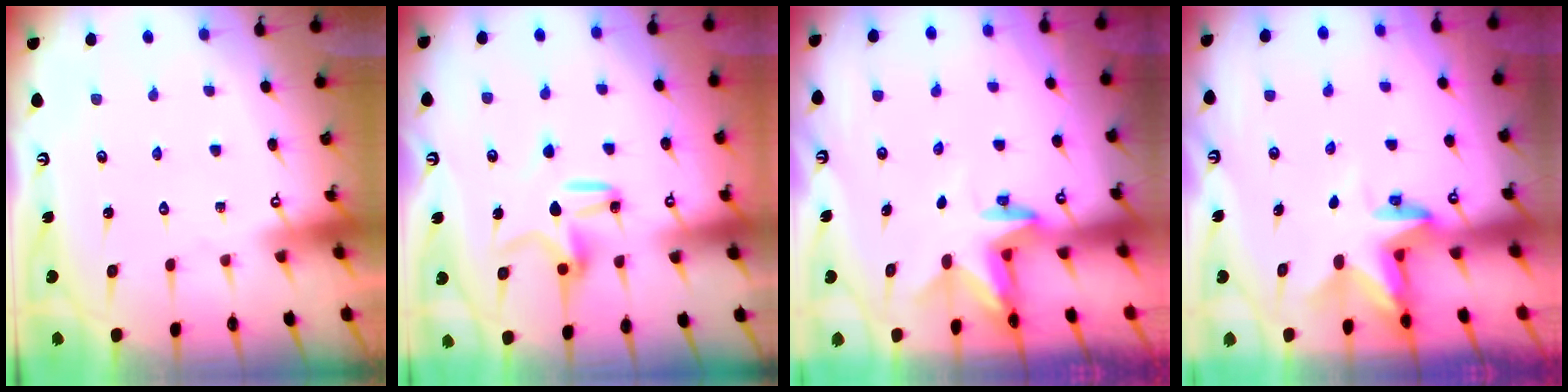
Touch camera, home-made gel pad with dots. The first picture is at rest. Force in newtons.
{"total": 10.0, "press": 10.0, "slide": 0.3}
{"total": 2.3, "press": 2.3, "slide": 0.4}
{"total": 2.8, "press": 2.8, "slide": 0.2}